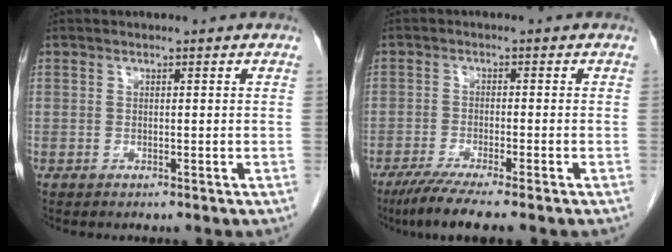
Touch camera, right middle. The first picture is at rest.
{"total": 6.9, "force": [-5.3, -0.2, 4.5], "torque": [-0.071, -0.018, -0.086]}